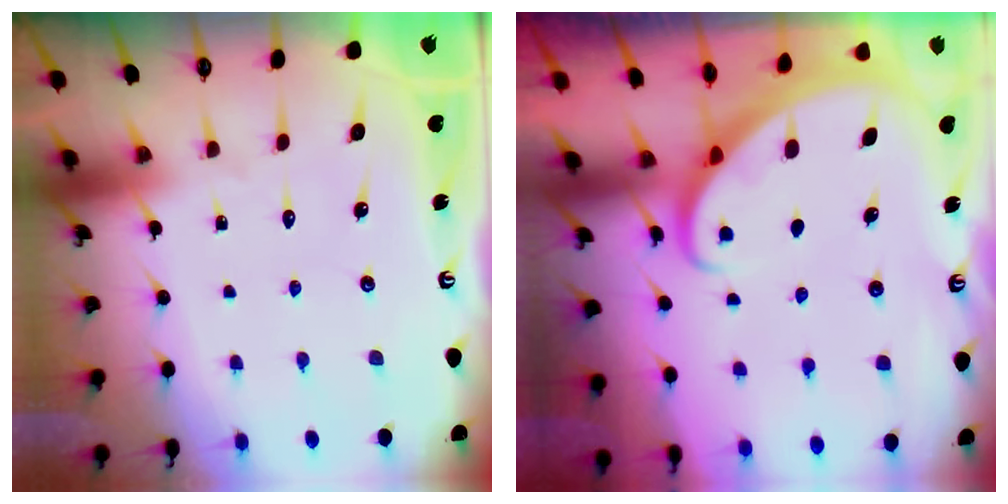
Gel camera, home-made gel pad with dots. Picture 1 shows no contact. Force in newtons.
{"total": 2.7, "press": 2.6, "slide": 0.2}